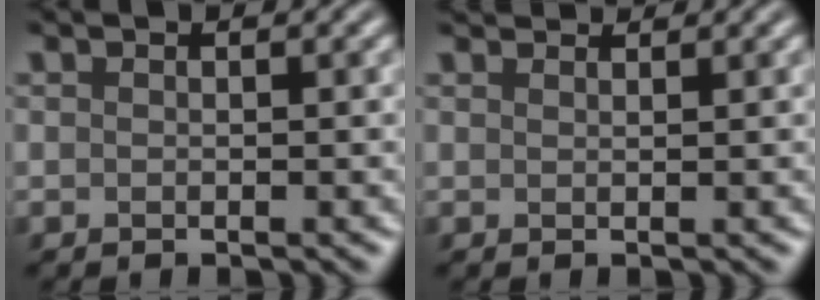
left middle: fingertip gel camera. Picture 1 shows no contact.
{"total": 1.8, "force": [1.7, 0.3, 0.4], "torque": [-0.016, 0.005, 0.025]}